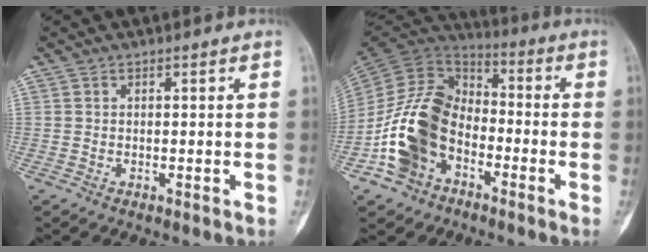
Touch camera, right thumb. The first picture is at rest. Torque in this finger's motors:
{"motor_torque": [2.53, 2.48, 2.01, -0.76, 0.30]}